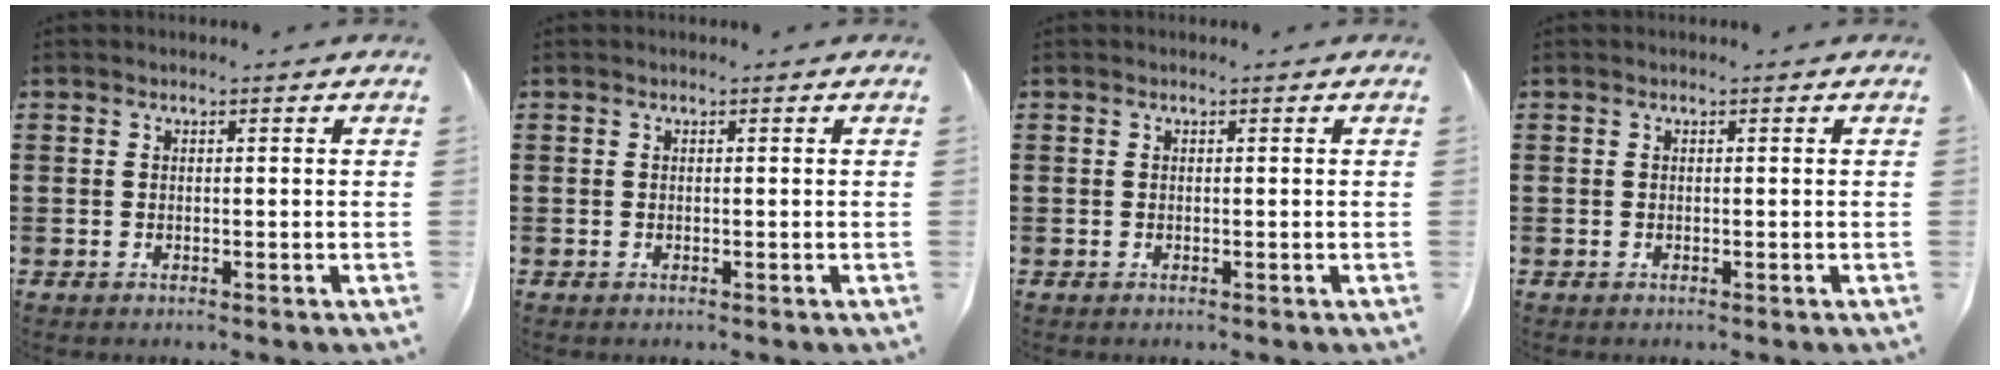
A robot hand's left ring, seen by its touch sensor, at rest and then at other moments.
{"total": 0.0}
{"total": 0.0}
{"total": 0.0}